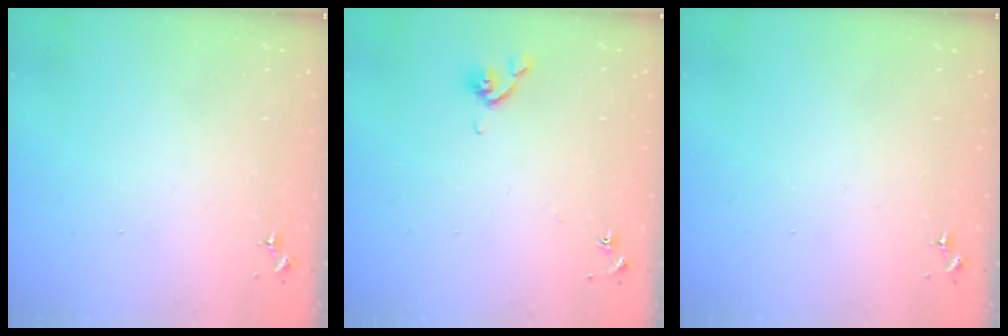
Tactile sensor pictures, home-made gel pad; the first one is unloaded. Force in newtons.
{"total": 5.8, "press": 5.6, "slide": 1.7}
{"total": 0.0}